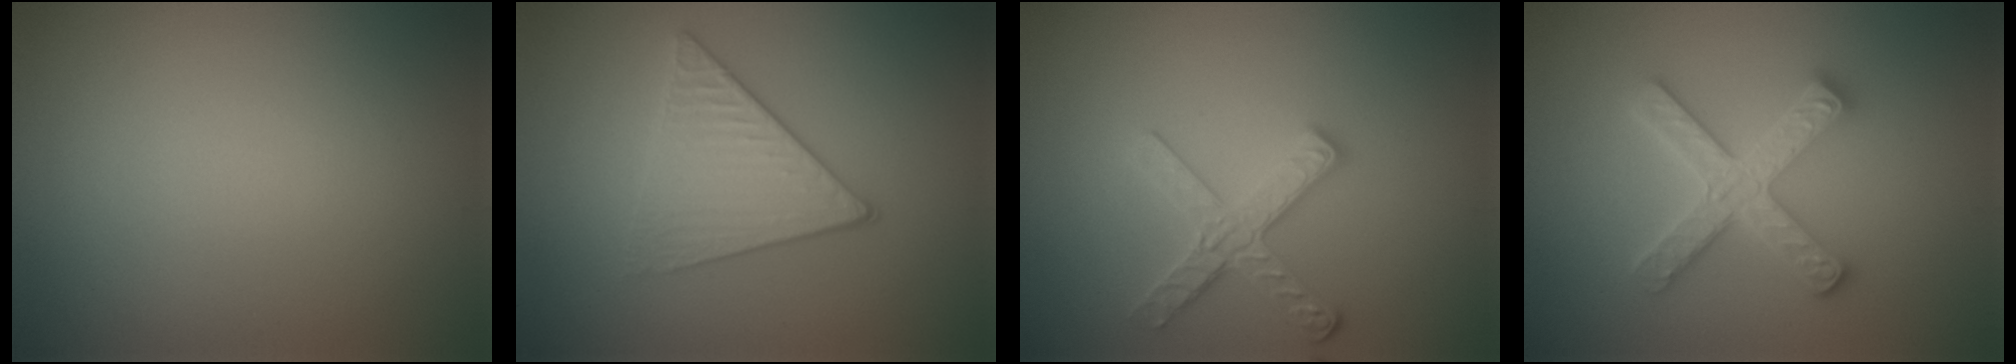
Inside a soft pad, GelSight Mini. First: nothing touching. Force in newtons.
{"total": 3.9, "press": 3.4, "slide": 2.0}
{"total": 3.4, "press": 3.1, "slide": 1.3}
{"total": 4.7, "press": 4.6, "slide": 0.6}